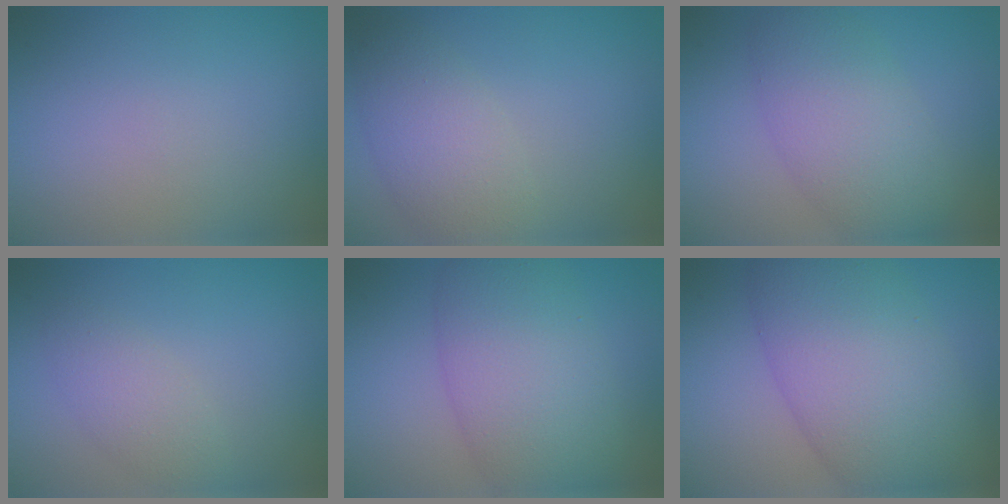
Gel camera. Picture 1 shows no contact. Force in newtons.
{"total": 4.1, "press": 4.1, "slide": 0.1}
{"total": 5.9, "press": 5.9, "slide": 0.2}
{"total": 2.1, "press": 2.1, "slide": 0.0}
{"total": 8.2, "press": 8.2, "slide": 0.5}
{"total": 10.4, "press": 10.4, "slide": 0.2}